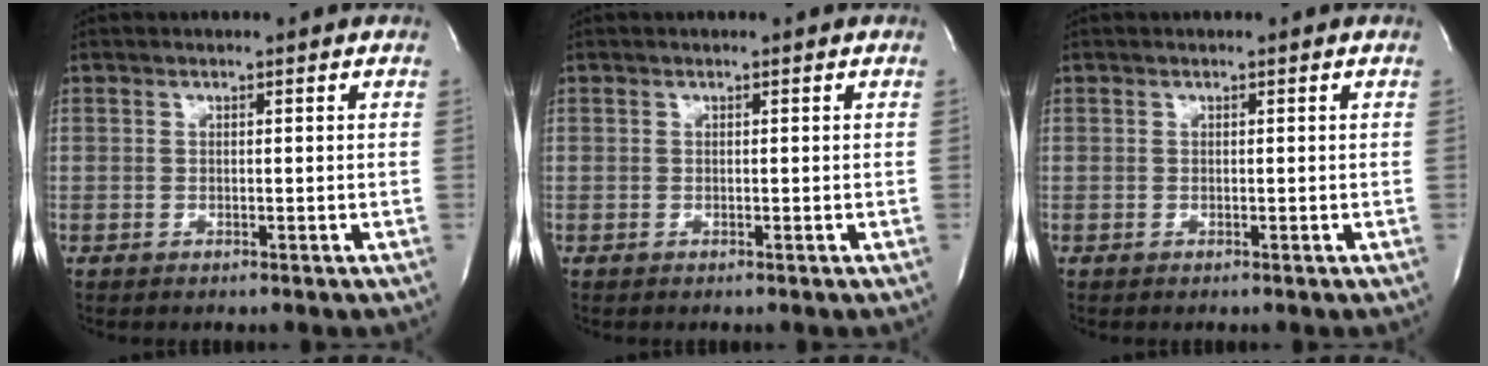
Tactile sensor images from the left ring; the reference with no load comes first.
{"total": 0.0}
{"total": 0.0}